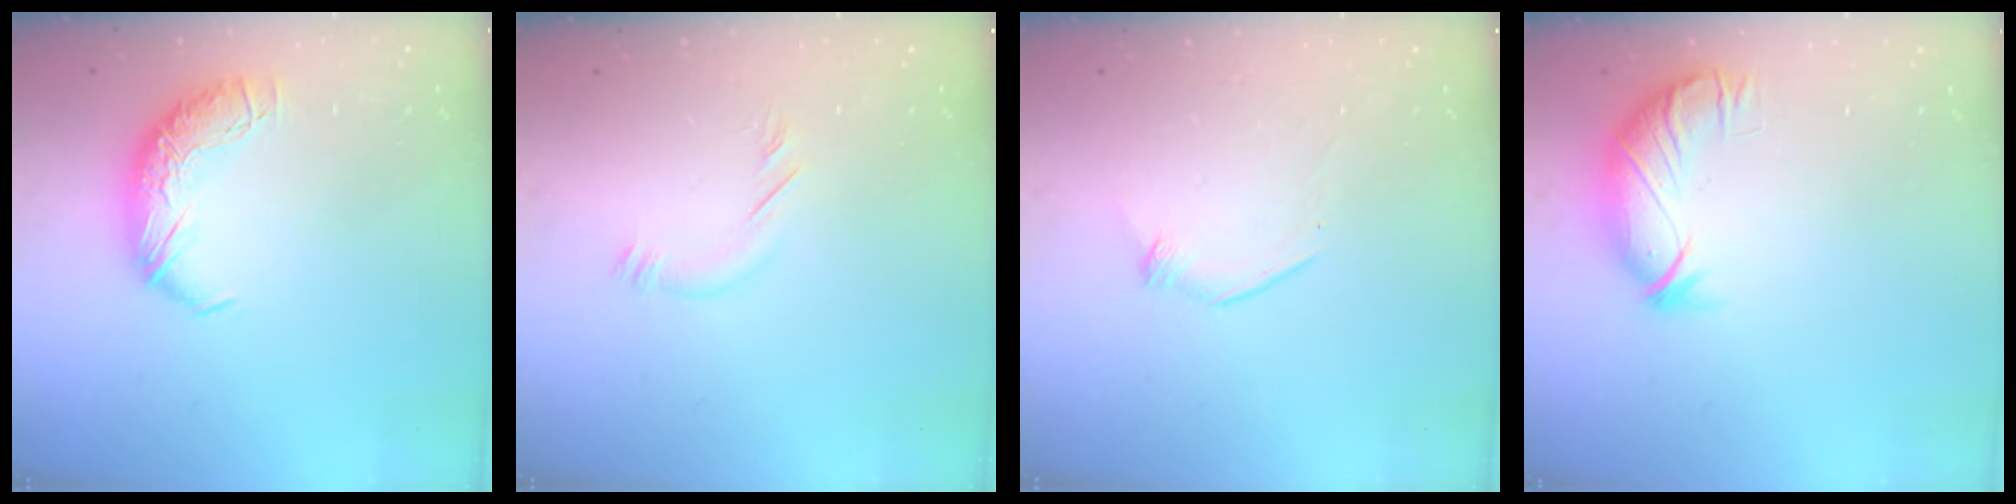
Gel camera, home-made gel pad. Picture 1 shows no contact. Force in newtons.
{"total": 5.5, "press": 5.5, "slide": 1.0}
{"total": 6.2, "press": 6.1, "slide": 1.0}
{"total": 3.8, "press": 3.3, "slide": 1.9}